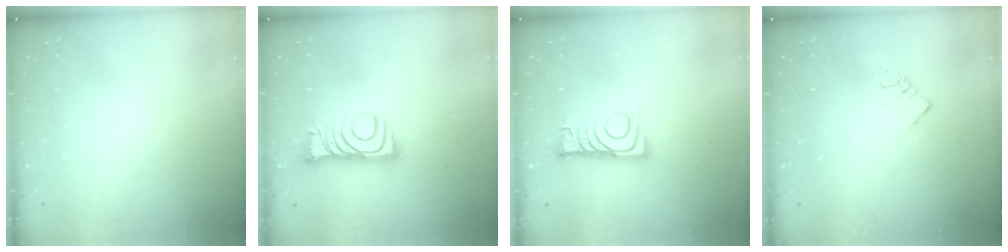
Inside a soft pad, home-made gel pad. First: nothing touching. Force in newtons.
{"total": 9.2, "press": 9.2, "slide": 0.3}
{"total": 8.0, "press": 7.9, "slide": 0.5}
{"total": 3.6, "press": 3.6, "slide": 0.3}